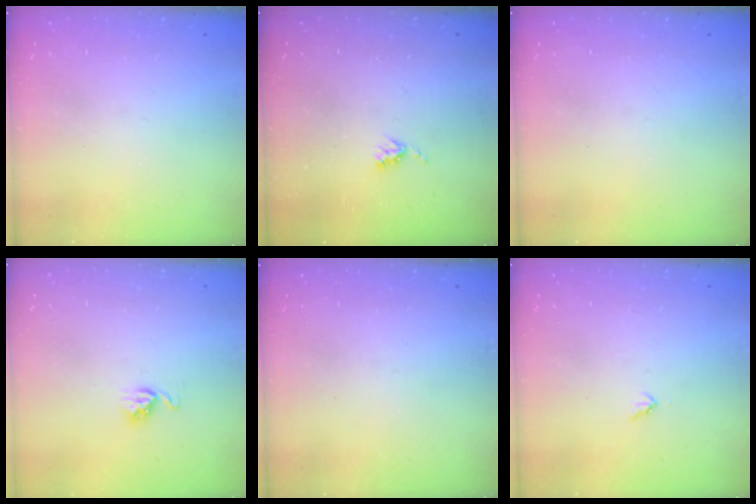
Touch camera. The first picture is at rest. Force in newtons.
{"total": 3.9, "press": 3.8, "slide": 0.6}
{"total": 0.0}
{"total": 5.1, "press": 5.0, "slide": 0.5}
{"total": 0.0}
{"total": 3.0, "press": 3.0, "slide": 0.3}